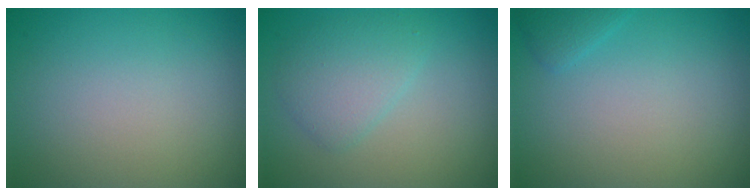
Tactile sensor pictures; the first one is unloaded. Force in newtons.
{"total": 2.7, "press": 2.7, "slide": 0.2}
{"total": 1.1, "press": 1.1, "slide": 0.0}